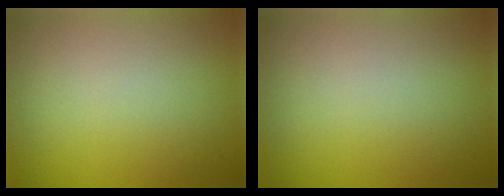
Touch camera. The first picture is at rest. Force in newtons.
{"total": 0.0}